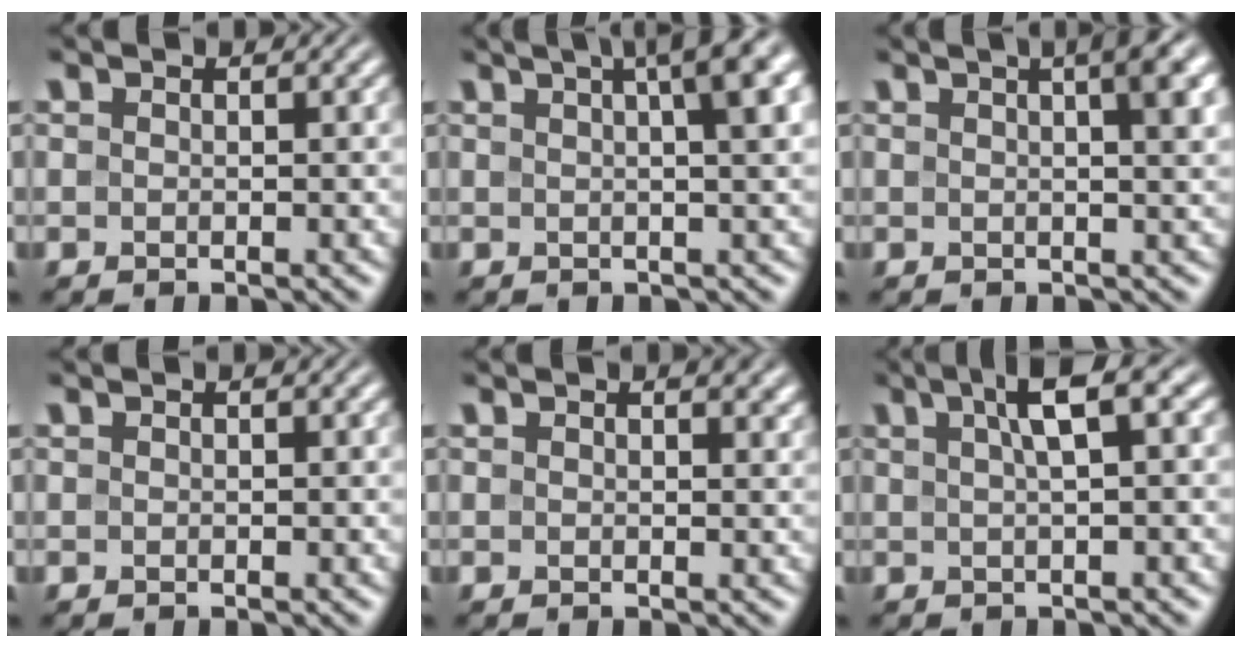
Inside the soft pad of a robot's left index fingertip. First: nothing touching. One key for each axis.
{"total": 7.5, "fx": 2.9, "fy": 2.1, "fz": 6.6, "tx": -0.047, "ty": 0.032, "tz": 0.027}
{"total": 5.9, "fx": 2.2, "fy": 1.8, "fz": 5.1, "tx": -0.038, "ty": 0.023, "tz": 0.014}
{"total": 0.0}
{"total": 1.4, "fx": 1.0, "fy": 0.4, "fz": 0.9, "tx": -0.006, "ty": 0.001, "tz": 0.016}
{"total": 3.9, "fx": 1.4, "fy": 0.8, "fz": 3.5, "tx": -0.054, "ty": 0.014, "tz": 0.021}